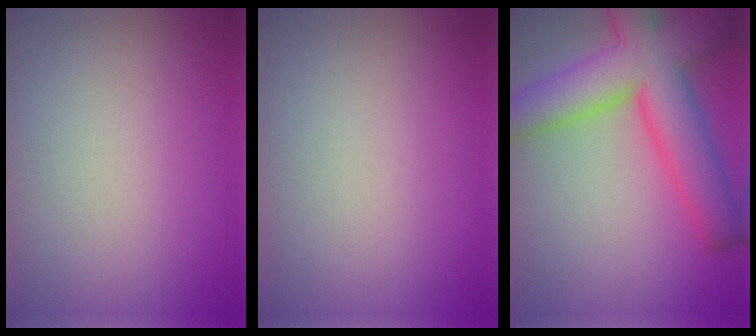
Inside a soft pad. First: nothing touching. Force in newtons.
{"total": 0.0}
{"total": 10.4, "press": 10.4, "slide": 0.4}